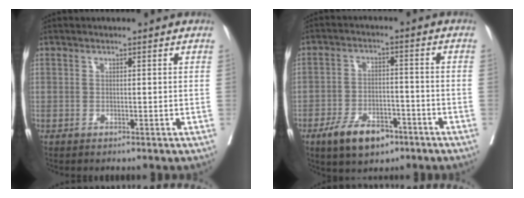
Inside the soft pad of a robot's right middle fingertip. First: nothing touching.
{"total": 8.0, "force": [-5.0, 3.9, 4.9], "torque": [-0.087, -0.002, -0.082]}